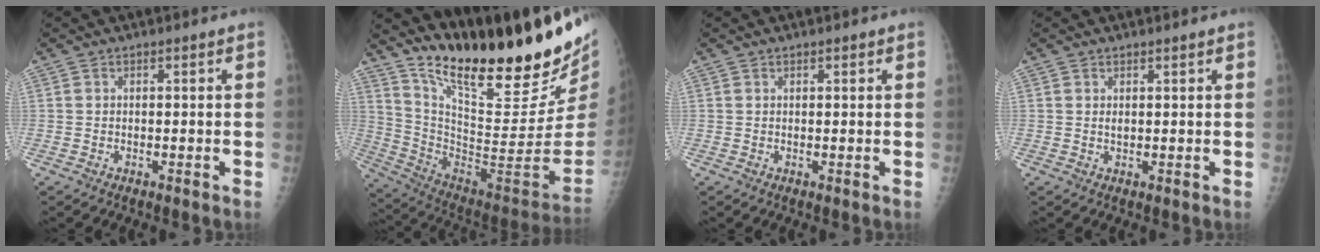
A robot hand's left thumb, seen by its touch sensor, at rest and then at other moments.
{"total": 30.3, "force": [22.3, 6.9, 19.4], "torque": [-0.271, -0.136, 0.349]}
{"total": 0.6, "force": [0.4, 0.2, 0.4], "torque": [-0.004, -0.001, 0.006]}
{"total": 1.2, "force": [0.8, 0.4, 0.8], "torque": [-0.010, -0.005, 0.014]}